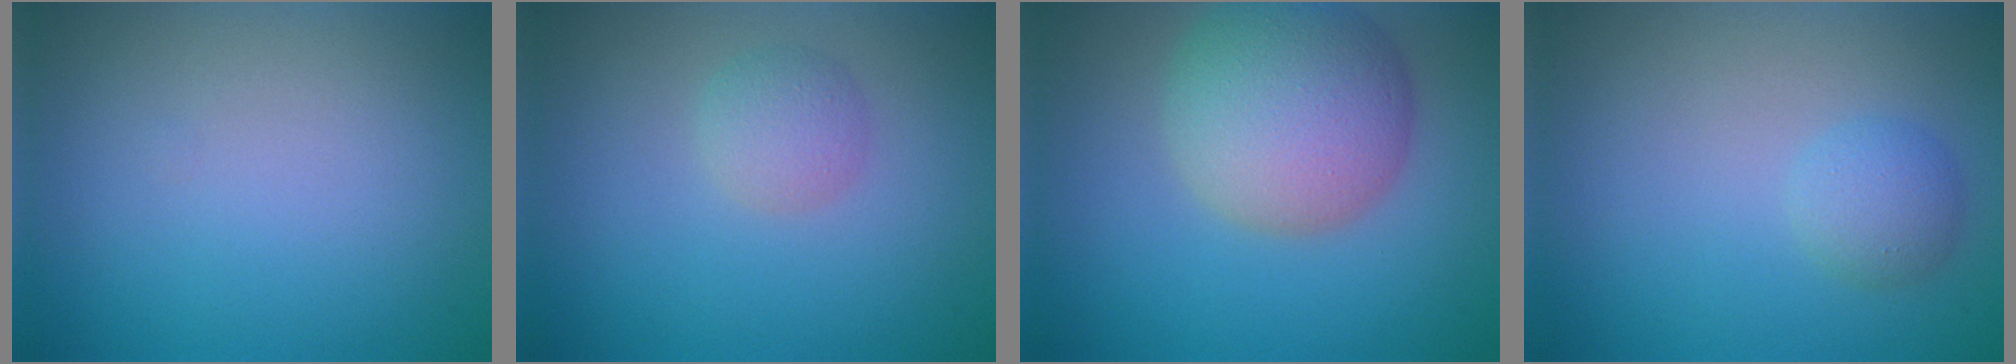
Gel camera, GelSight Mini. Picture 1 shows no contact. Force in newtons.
{"total": 1.9, "press": 1.9, "slide": 0.1}
{"total": 8.0, "press": 8.0, "slide": 0.5}
{"total": 1.7, "press": 1.7, "slide": 0.0}